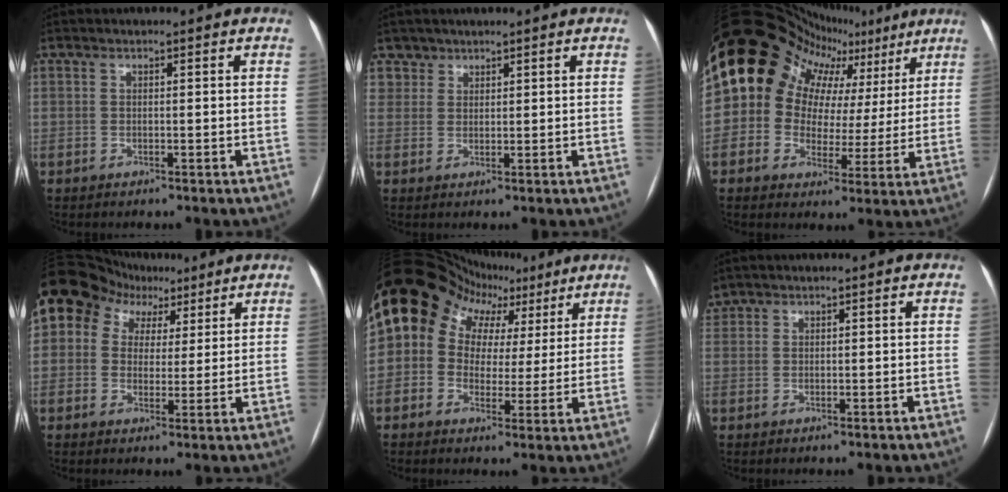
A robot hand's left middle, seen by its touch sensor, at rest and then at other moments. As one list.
[{"total": 2.3, "force": [1.6, 1.5, -0.6], "torque": [0.022, 0.005, 0.026]}, {"total": 17.9, "force": [9.7, 12.3, 8.7], "torque": [-0.136, 0.067, 0.126]}, {"total": 12.0, "force": [6.3, 9.3, 4.0], "torque": [-0.098, 0.059, 0.112]}, {"total": 14.0, "force": [5.5, 10.9, 6.8], "torque": [-0.113, 0.068, 0.088]}, {"total": 1.6, "force": [1.3, 0.9, 0.0], "torque": [-0.003, 0.015, 0.027]}]